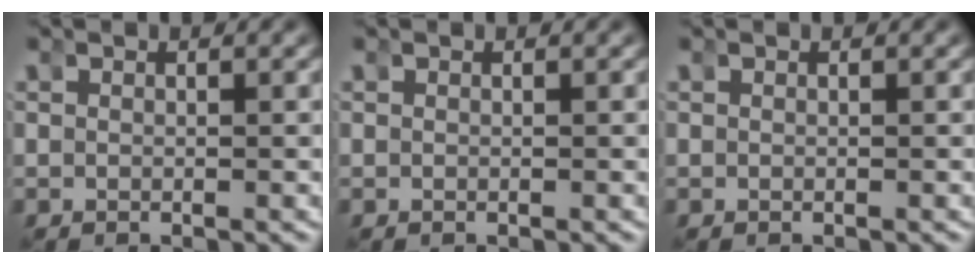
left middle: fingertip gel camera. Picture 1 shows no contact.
{"total": 0.0}
{"total": 0.0}